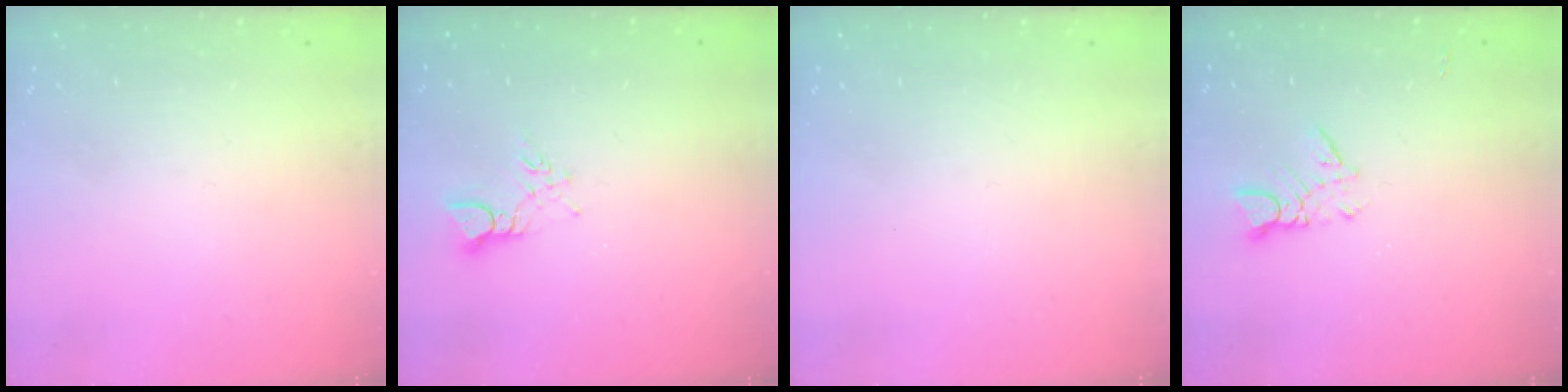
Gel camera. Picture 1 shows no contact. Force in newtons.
{"total": 2.6, "press": 2.6, "slide": 0.4}
{"total": 0.0}
{"total": 2.8, "press": 2.8, "slide": 0.3}